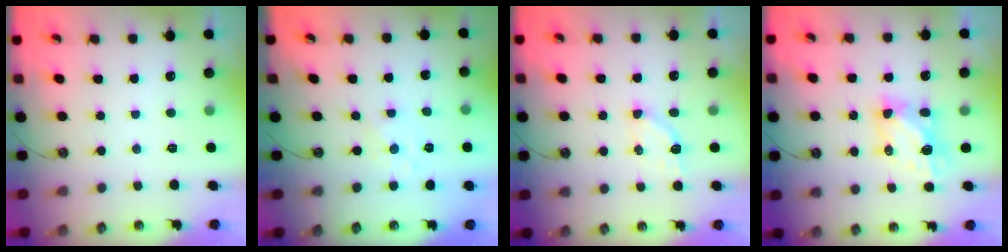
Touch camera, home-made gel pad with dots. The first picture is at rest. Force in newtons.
{"total": 1.7, "press": 1.6, "slide": 0.2}
{"total": 3.8, "press": 3.8, "slide": 0.5}
{"total": 5.5, "press": 5.5, "slide": 0.3}